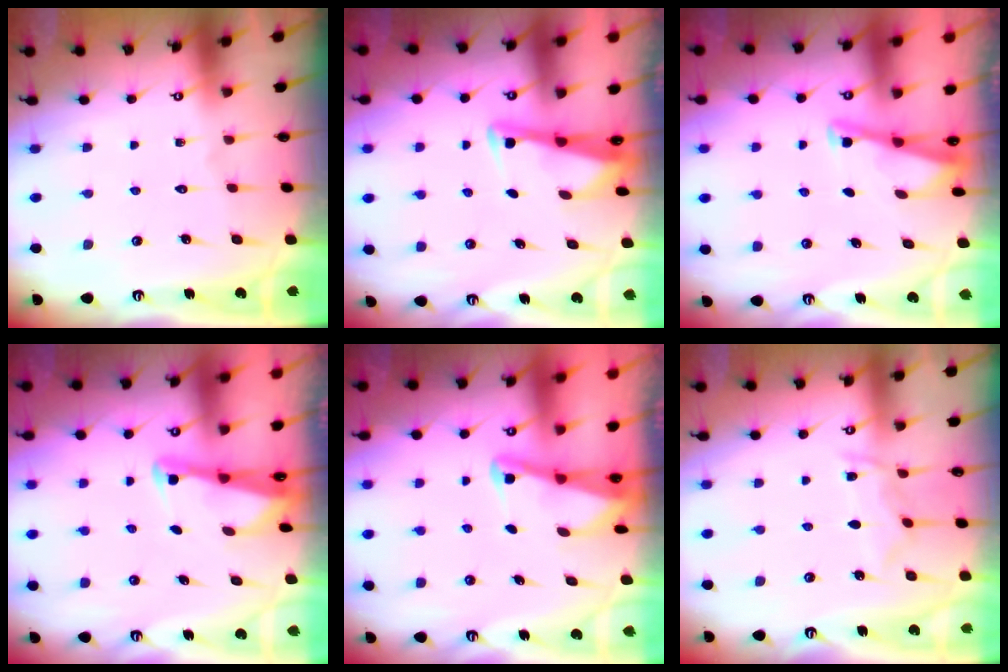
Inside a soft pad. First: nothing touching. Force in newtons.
{"total": 2.9, "press": 2.9, "slide": 0.4}
{"total": 3.3, "press": 3.2, "slide": 0.3}
{"total": 2.6, "press": 2.6, "slide": 0.2}
{"total": 2.2, "press": 2.2, "slide": 0.3}
{"total": 6.8, "press": 6.8, "slide": 0.9}